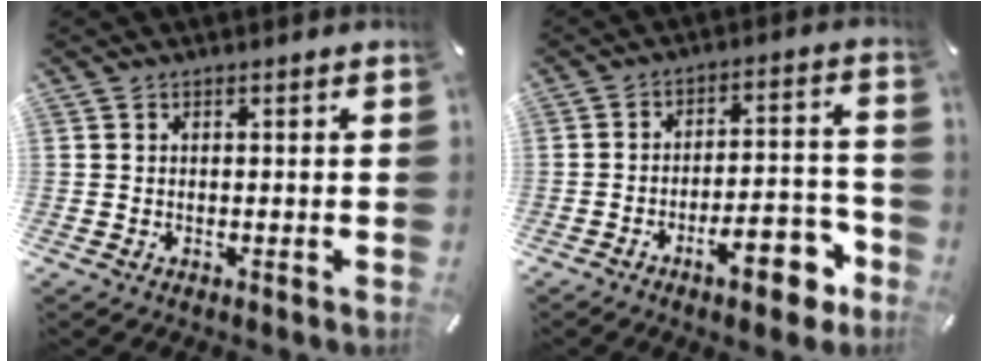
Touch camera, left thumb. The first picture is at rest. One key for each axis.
{"total": 13.1, "fx": -7.0, "fy": 4.9, "fz": 10.0, "tx": -0.128, "ty": 0.044, "tz": -0.110}